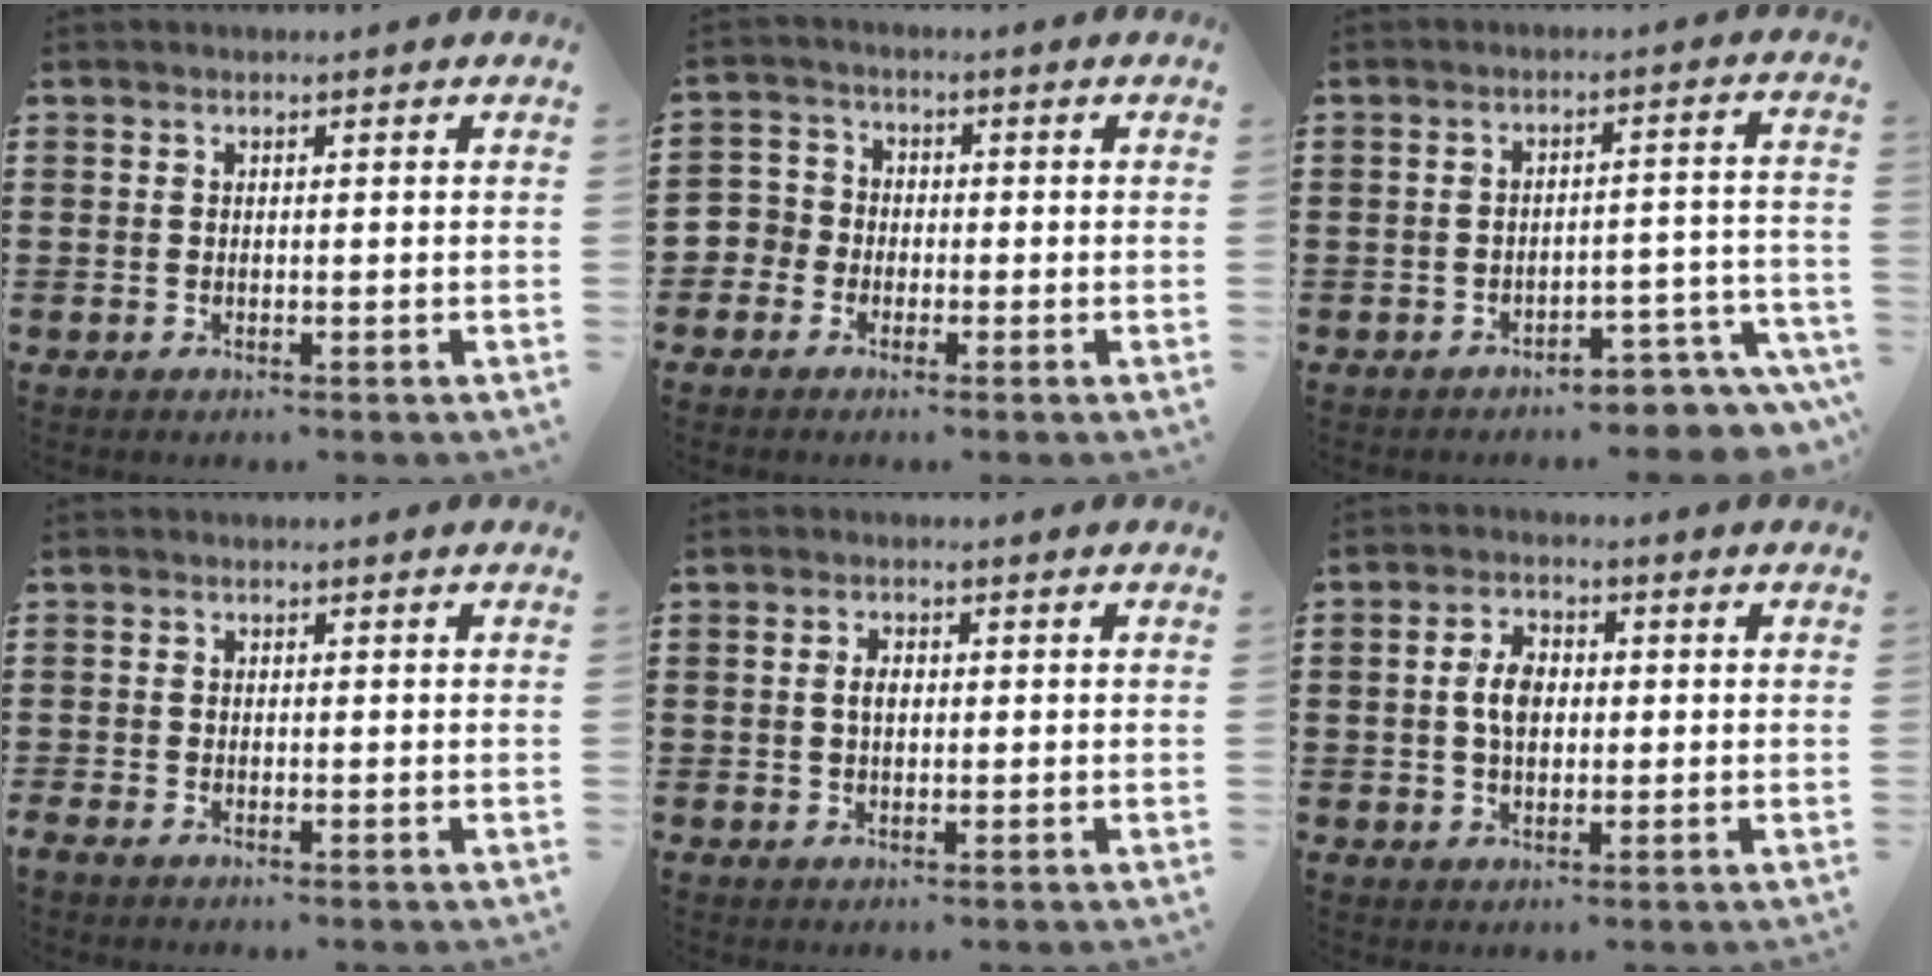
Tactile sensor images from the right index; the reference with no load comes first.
{"total": 3.7, "force": [-2.0, 3.1, 0.3], "torque": [-0.036, 0.003, -0.050]}
{"total": 4.3, "force": [-4.1, 0.2, 1.5], "torque": [-0.027, -0.004, -0.081]}
{"total": 0.8, "force": [-0.7, 0.1, 0.1], "torque": [-0.003, -0.004, -0.015]}
{"total": 2.0, "force": [0.0, 1.0, 1.8], "torque": [-0.036, 0.005, -0.001]}
{"total": 4.7, "force": [0.1, 2.8, 3.7], "torque": [-0.084, 0.010, -0.002]}